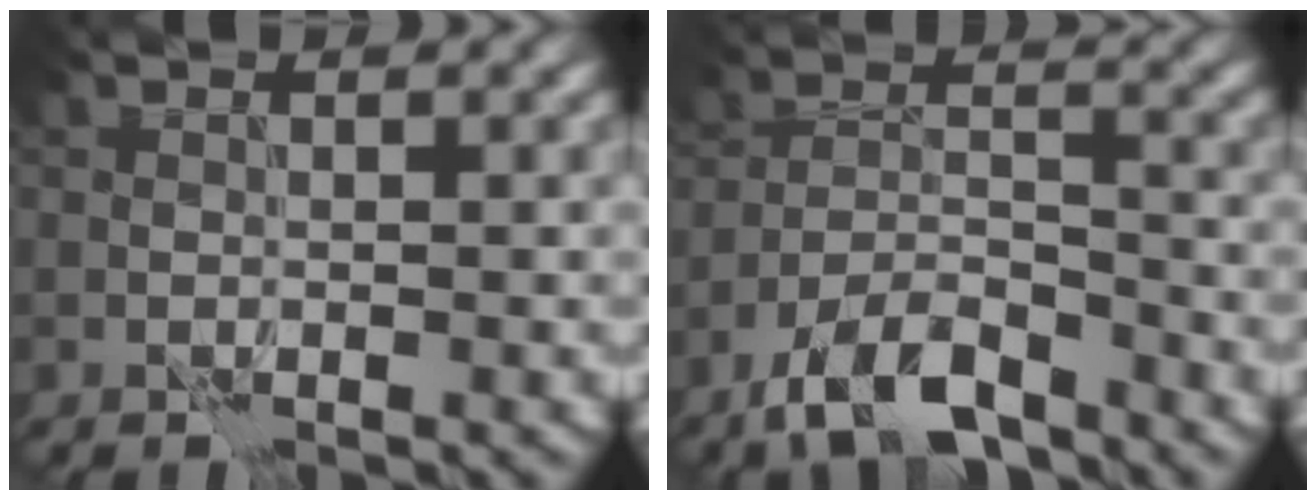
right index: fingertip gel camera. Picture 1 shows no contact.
{"total": 7.1, "force": [-5.3, 2.4, 4.2], "torque": [-0.070, -0.006, -0.102]}